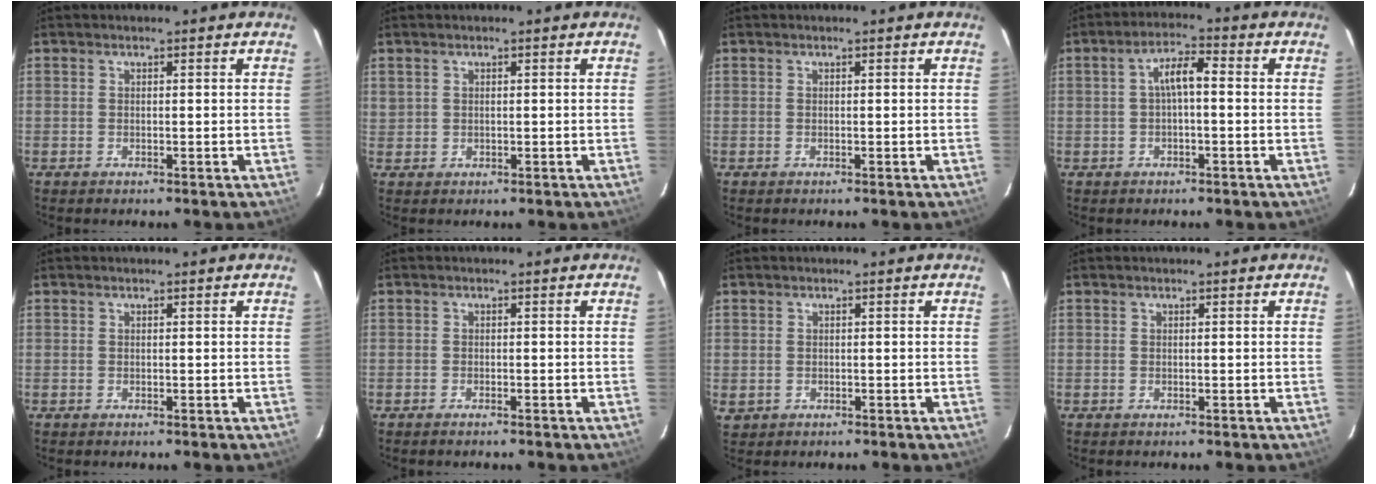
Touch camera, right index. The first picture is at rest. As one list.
[{"total": 1.2, "force": [0.5, 0.9, 0.5], "torque": [-0.010, 0.004, 0.013]}, {"total": 0.0}, {"total": 4.6, "force": [-0.2, 1.5, 4.4], "torque": [-0.083, 0.016, -0.001]}, {"total": 0.0}, {"total": 0.9, "force": [-0.8, 0.1, 0.3], "torque": [-0.009, -0.001, -0.018]}, {"total": 1.9, "force": [-0.1, 1.9, 0.4], "torque": [-0.004, -0.001, 0.000]}, {"total": 0.0}]